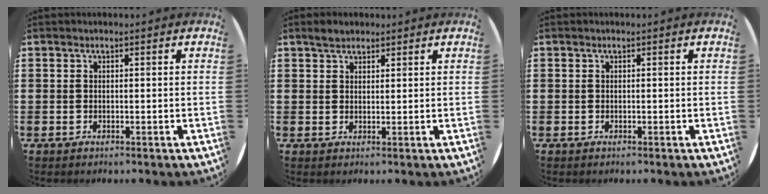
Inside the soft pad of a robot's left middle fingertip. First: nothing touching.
{"total": 2.3, "force": [2.0, 0.9, 0.6], "torque": [-0.005, 0.004, 0.036]}
{"total": 0.0}